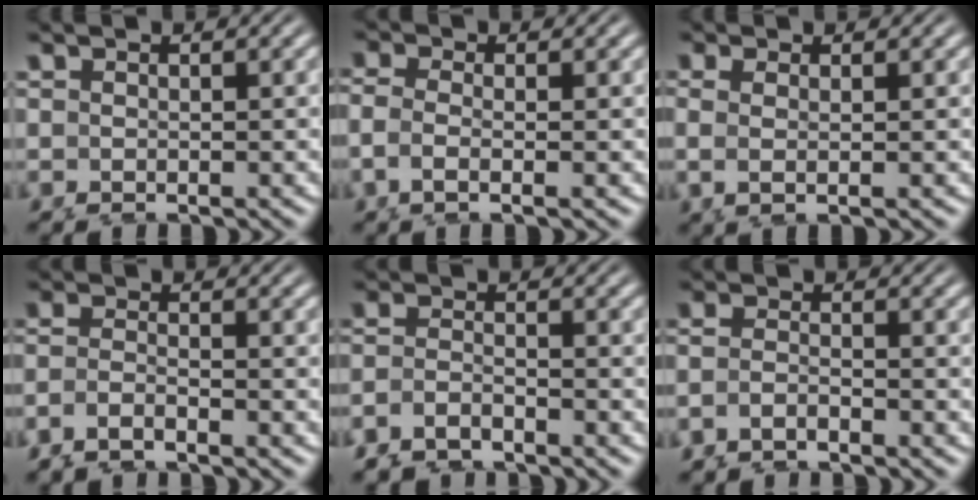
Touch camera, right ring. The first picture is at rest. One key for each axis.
{"total": 3.3, "fx": -0.1, "fy": 2.4, "fz": 2.3, "tx": -0.074, "ty": -0.017, "tz": 0.005}
{"total": 1.9, "fx": 0.5, "fy": 0.6, "fz": 1.8, "tx": -0.050, "ty": -0.011, "tz": 0.018}
{"total": 4.2, "fx": -1.5, "fy": 3.4, "fz": 1.8, "tx": -0.060, "ty": -0.018, "tz": -0.022}
{"total": 4.1, "fx": -2.1, "fy": 3.4, "fz": 0.9, "tx": -0.041, "ty": -0.017, "tz": -0.037}
{"total": 3.2, "fx": -1.4, "fy": 2.5, "fz": 1.5, "tx": -0.046, "ty": -0.016, "tz": -0.020}